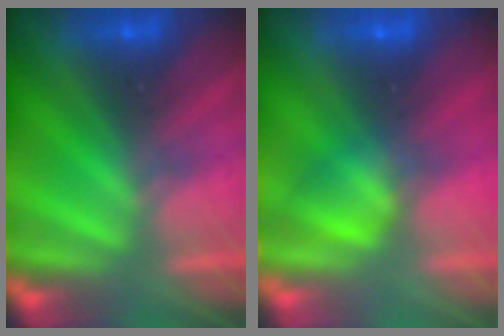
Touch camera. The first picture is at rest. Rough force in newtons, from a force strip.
{"total": 1.6}